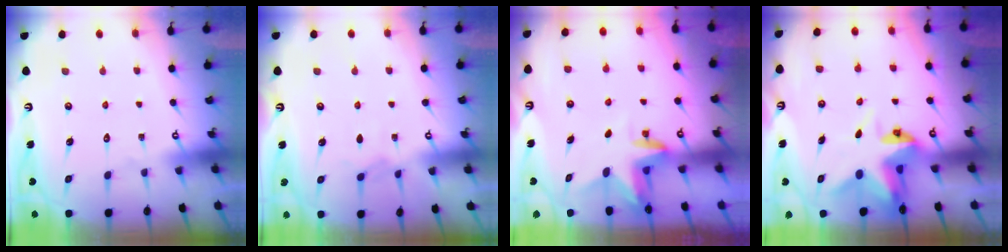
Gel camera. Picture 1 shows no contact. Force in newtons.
{"total": 3.8, "press": 3.7, "slide": 0.5}
{"total": 3.3, "press": 3.3, "slide": 0.3}
{"total": 4.1, "press": 4.1, "slide": 0.2}